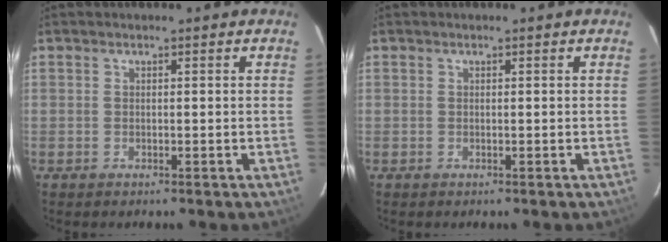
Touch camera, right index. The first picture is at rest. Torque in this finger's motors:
{"motor_torque": [0.06, -0.01, 0.03, 0.00]}